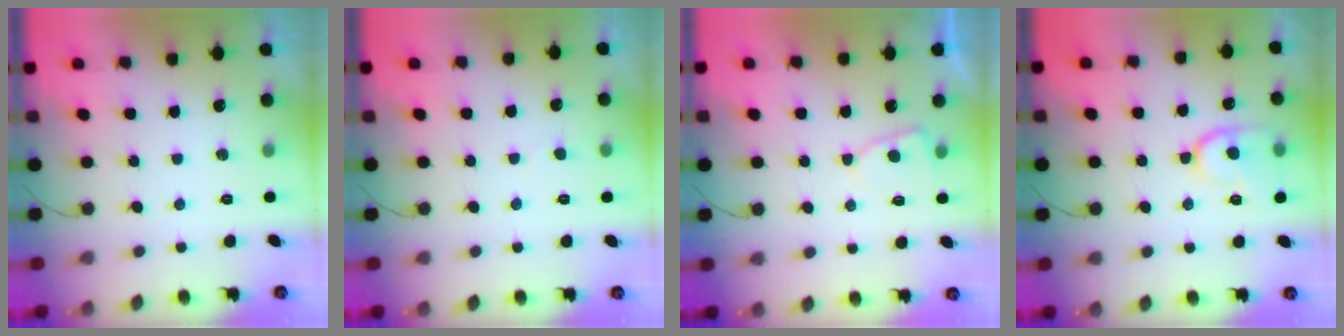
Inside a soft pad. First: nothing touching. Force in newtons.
{"total": 2.0, "press": 2.0, "slide": 0.2}
{"total": 3.6, "press": 3.6, "slide": 0.4}
{"total": 12.4, "press": 12.4, "slide": 1.2}